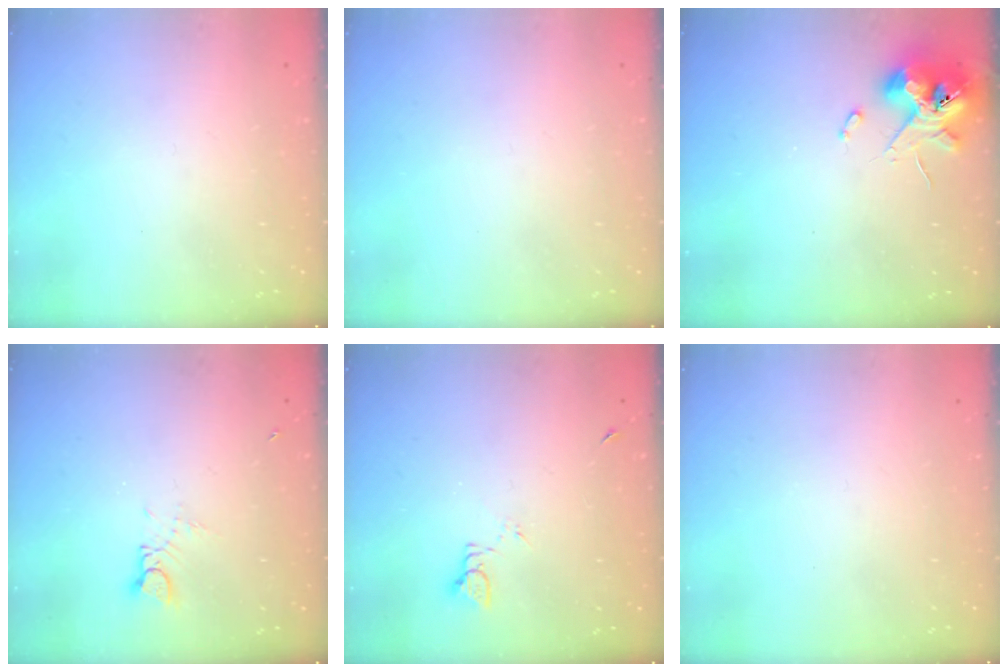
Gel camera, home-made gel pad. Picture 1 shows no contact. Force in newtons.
{"total": 0.0}
{"total": 10.8, "press": 10.7, "slide": 1.6}
{"total": 3.0, "press": 2.9, "slide": 0.3}
{"total": 2.4, "press": 2.4, "slide": 0.3}
{"total": 0.0}